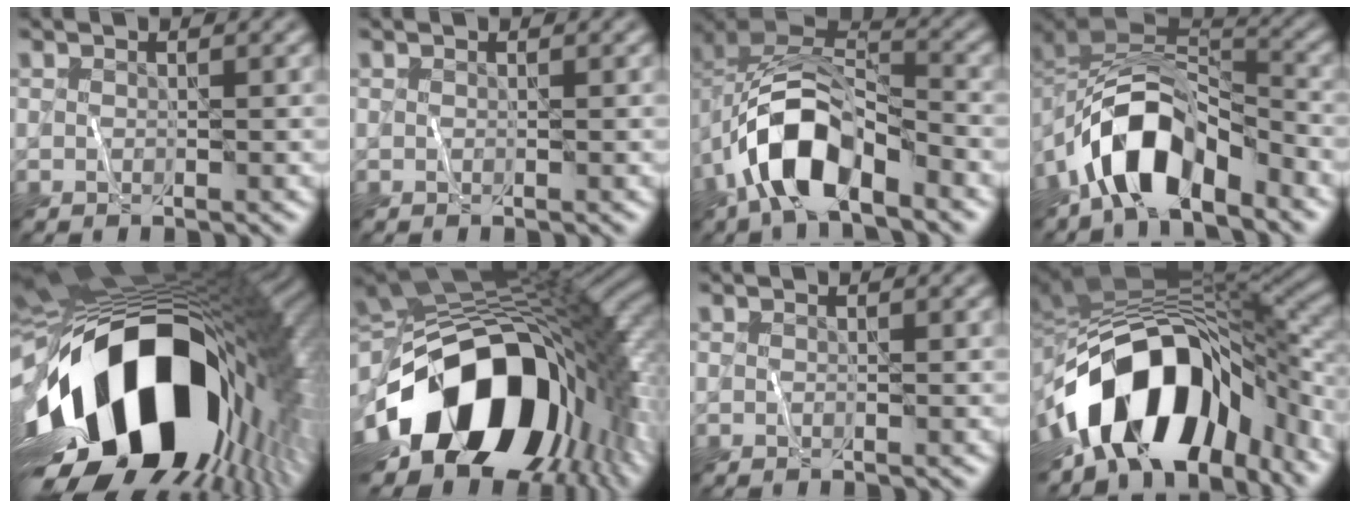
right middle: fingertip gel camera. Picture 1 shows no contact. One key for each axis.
{"total": 0.0}
{"total": 10.1, "fx": -4.8, "fy": 4.8, "fz": 7.4, "tx": -0.141, "ty": 0.011, "tz": -0.093}
{"total": 10.2, "fx": -5.8, "fy": 4.9, "fz": 6.8, "tx": -0.115, "ty": 0.013, "tz": -0.110}
{"total": 21.4, "fx": -5.2, "fy": 11.5, "fz": 17.4, "tx": -0.312, "ty": -0.050, "tz": -0.072}
{"total": 18.7, "fx": -5.9, "fy": 11.7, "fz": 13.3, "tx": -0.256, "ty": -0.016, "tz": -0.089}
{"total": 0.0}
{"total": 15.6, "fx": -6.6, "fy": 8.9, "fz": 11.0, "tx": -0.183, "ty": 0.005, "tz": -0.109}